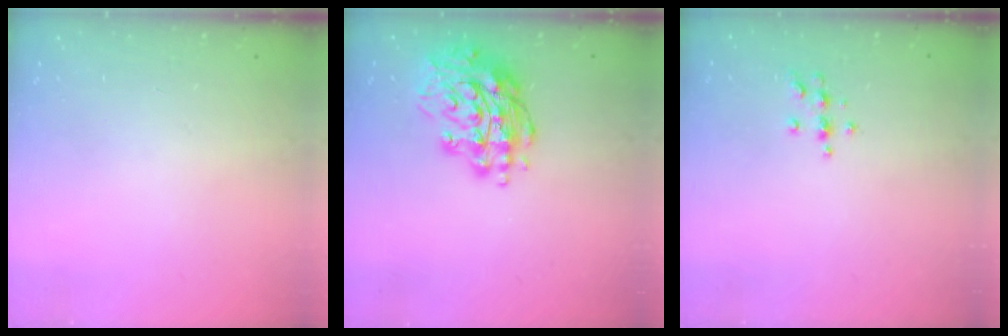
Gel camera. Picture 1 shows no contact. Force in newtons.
{"total": 16.6, "press": 16.6, "slide": 1.6}
{"total": 6.2, "press": 6.1, "slide": 1.3}